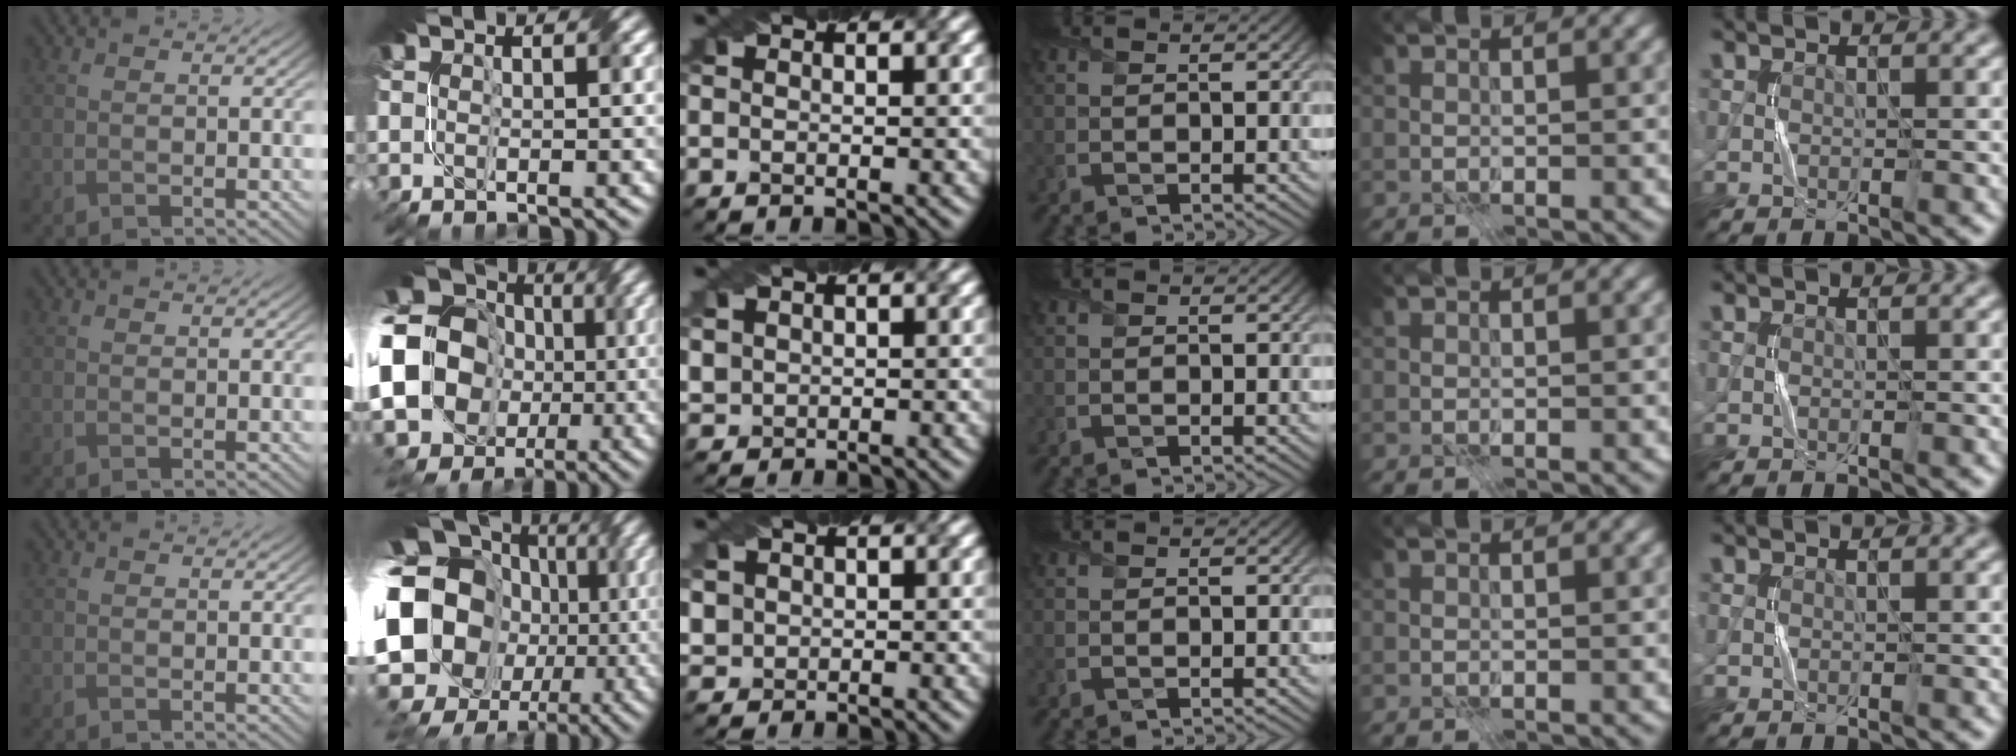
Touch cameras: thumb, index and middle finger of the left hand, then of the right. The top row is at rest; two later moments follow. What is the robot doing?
{"motion": "fold", "object": "paper"}